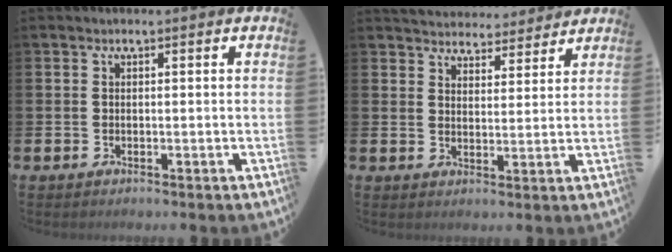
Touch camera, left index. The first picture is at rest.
{"total": 4.4, "force": [4.3, 1.1, -0.3], "torque": [-0.010, -0.030, 0.076]}